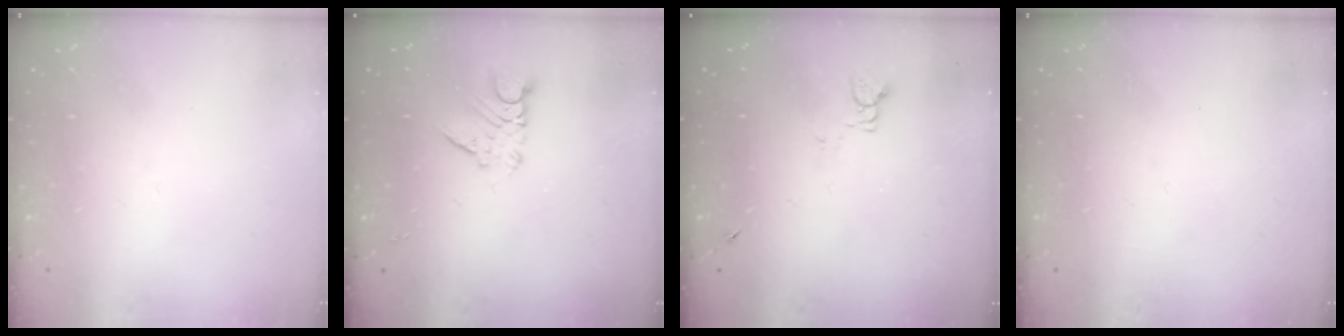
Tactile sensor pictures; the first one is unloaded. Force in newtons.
{"total": 4.2, "press": 4.2, "slide": 0.4}
{"total": 2.0, "press": 2.0, "slide": 0.3}
{"total": 0.0}